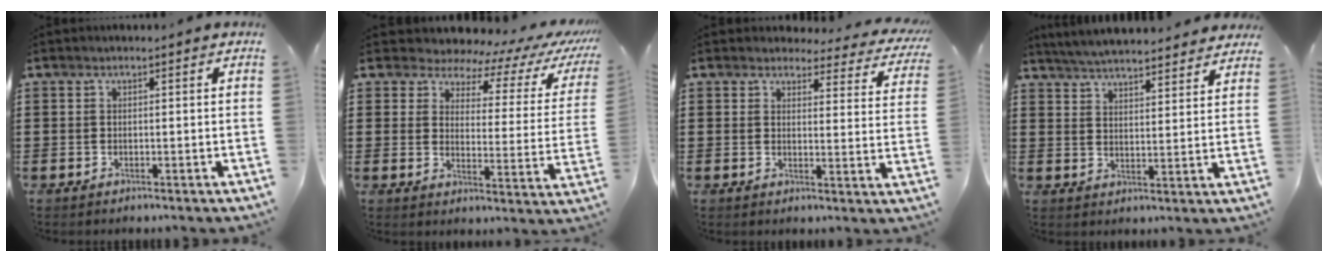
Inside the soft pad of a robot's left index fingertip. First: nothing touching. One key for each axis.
{"total": 4.7, "fx": 4.1, "fy": 2.0, "fz": 1.0, "tx": -0.036, "ty": -0.036, "tz": 0.063}
{"total": 3.7, "fx": 3.5, "fy": 0.9, "fz": 1.0, "tx": -0.030, "ty": -0.018, "tz": 0.059}
{"total": 5.2, "fx": 5.1, "fy": 0.0, "fz": 0.6, "tx": -0.034, "ty": -0.026, "tz": 0.091}